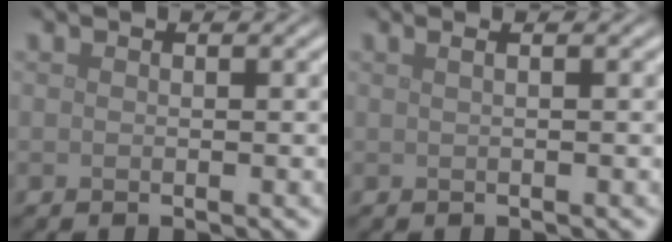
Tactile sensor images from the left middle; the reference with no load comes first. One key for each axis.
{"total": 2.2, "fx": 1.0, "fy": 1.2, "fz": 1.6, "tx": -0.004, "ty": 0.008, "tz": -0.011}